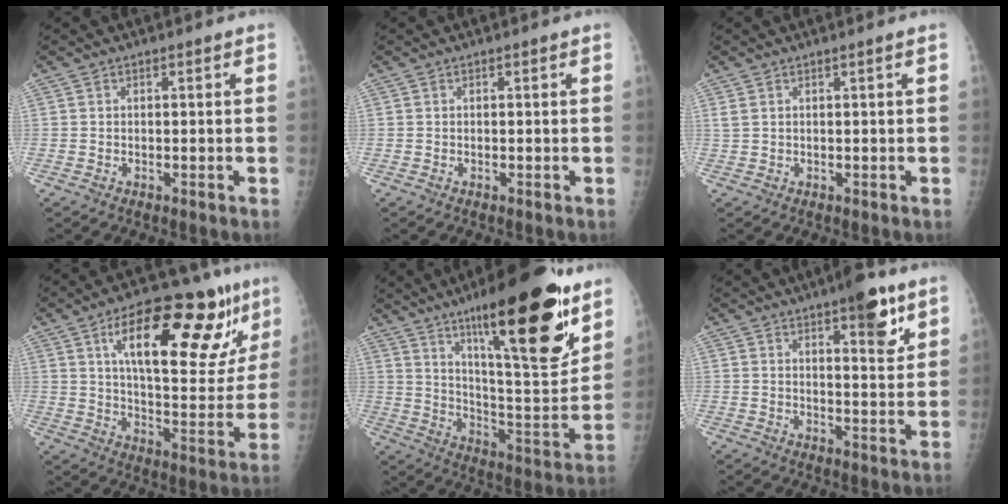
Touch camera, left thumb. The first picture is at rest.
{"total": 0.0}
{"total": 1.2, "force": [0.7, 0.2, 1.0], "torque": [-0.030, 0.007, 0.022]}
{"total": 25.6, "force": [12.6, 9.2, 20.2], "torque": [-0.258, -0.024, 0.196]}
{"total": 26.7, "force": [15.9, 6.2, 20.6], "torque": [-0.287, -0.076, 0.257]}
{"total": 8.8, "force": [5.2, 2.6, 6.7], "torque": [-0.075, -0.028, 0.071]}